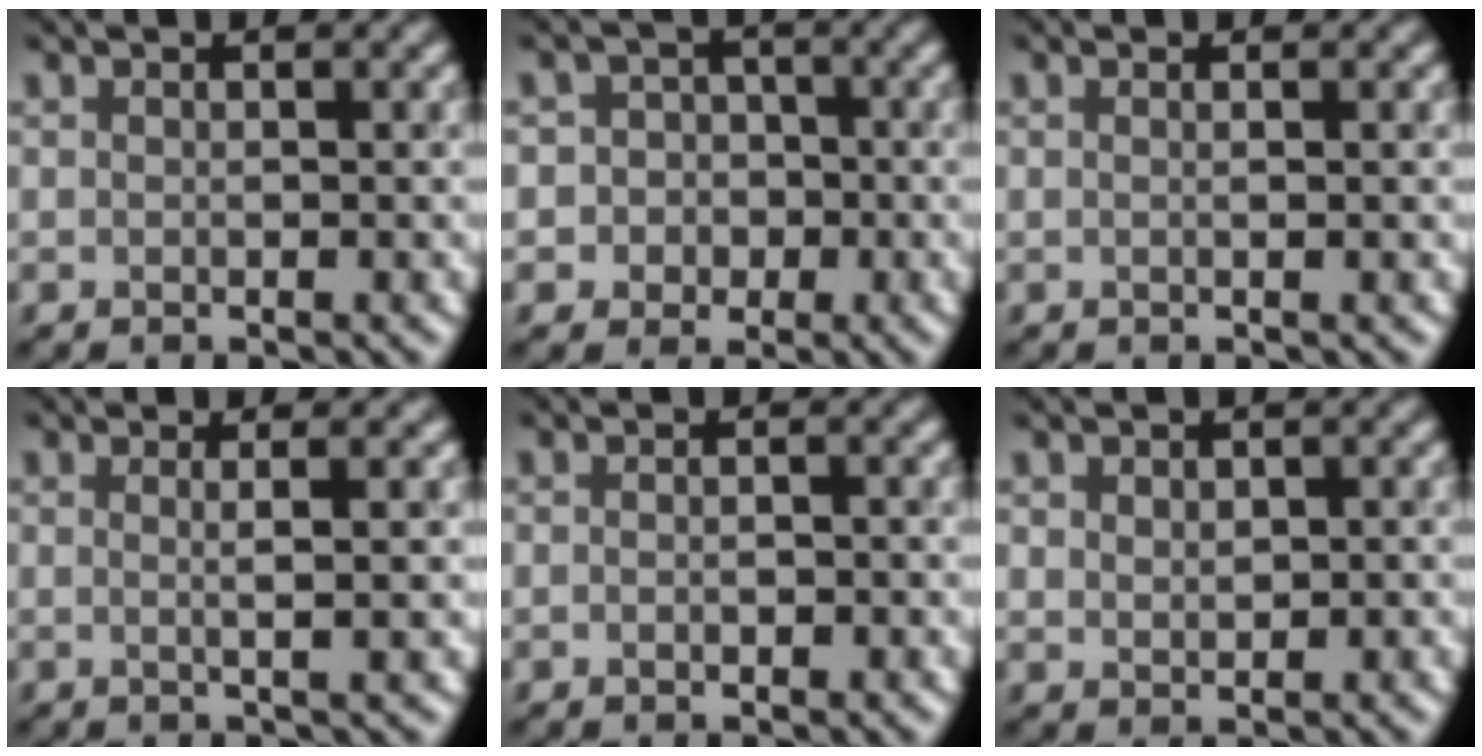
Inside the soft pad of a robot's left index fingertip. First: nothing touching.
{"total": 4.0, "force": [-1.0, 3.8, 0.3], "torque": [0.026, 0.017, -0.036]}
{"total": 1.5, "force": [0.5, 0.8, 1.2], "torque": [-0.001, 0.002, -0.018]}
{"total": 3.0, "force": [0.5, 1.1, 2.7], "torque": [-0.021, 0.009, -0.021]}
{"total": 1.6, "force": [-0.5, 0.9, 1.2], "torque": [0.001, 0.005, -0.019]}
{"total": 1.1, "force": [0.3, 0.9, 0.5], "torque": [-0.006, 0.001, 0.015]}